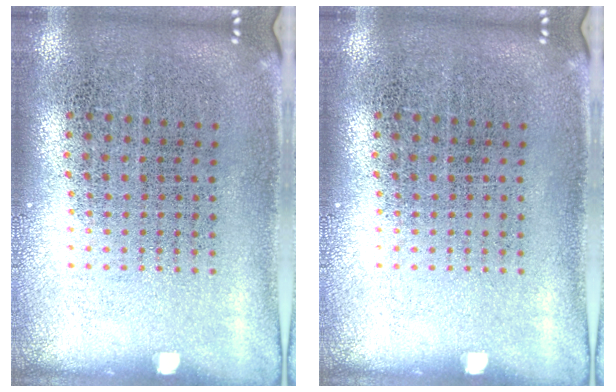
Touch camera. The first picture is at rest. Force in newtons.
{"total": 0.0}